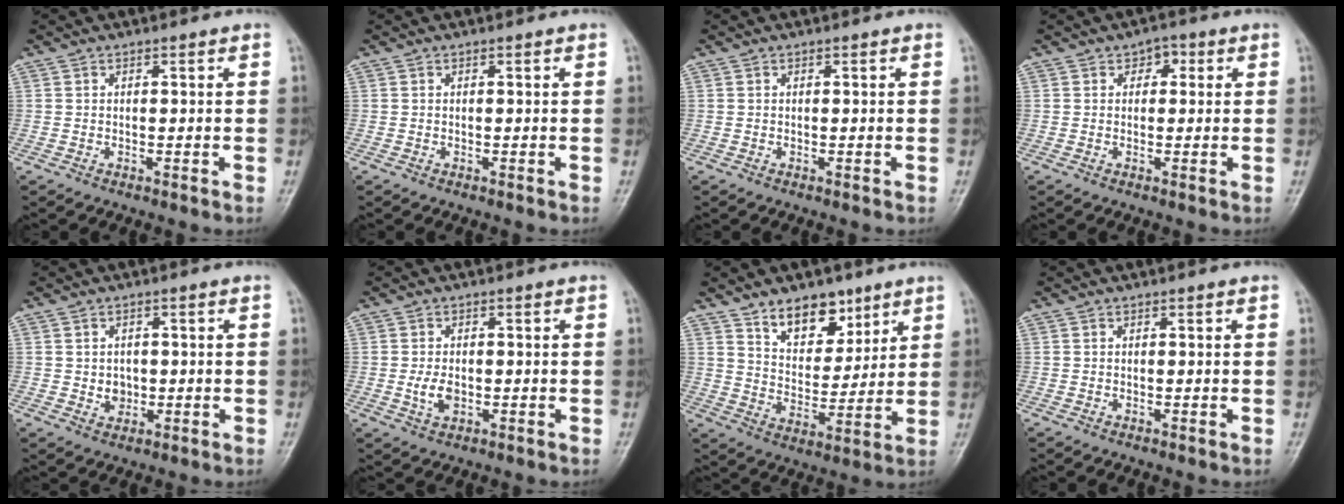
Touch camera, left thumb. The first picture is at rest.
{"total": 0.0}
{"total": 0.0}
{"total": 2.7, "force": [0.9, 2.0, 1.5], "torque": [0.001, 0.004, 0.005]}
{"total": 2.9, "force": [-0.2, 2.5, 1.4], "torque": [-0.005, 0.002, 0.002]}
{"total": 3.6, "force": [-0.6, 2.3, 2.7], "torque": [-0.045, -0.002, -0.008]}
{"total": 10.9, "force": [7.3, 6.3, 5.2], "torque": [-0.046, -0.049, 0.128]}
{"total": 0.0}